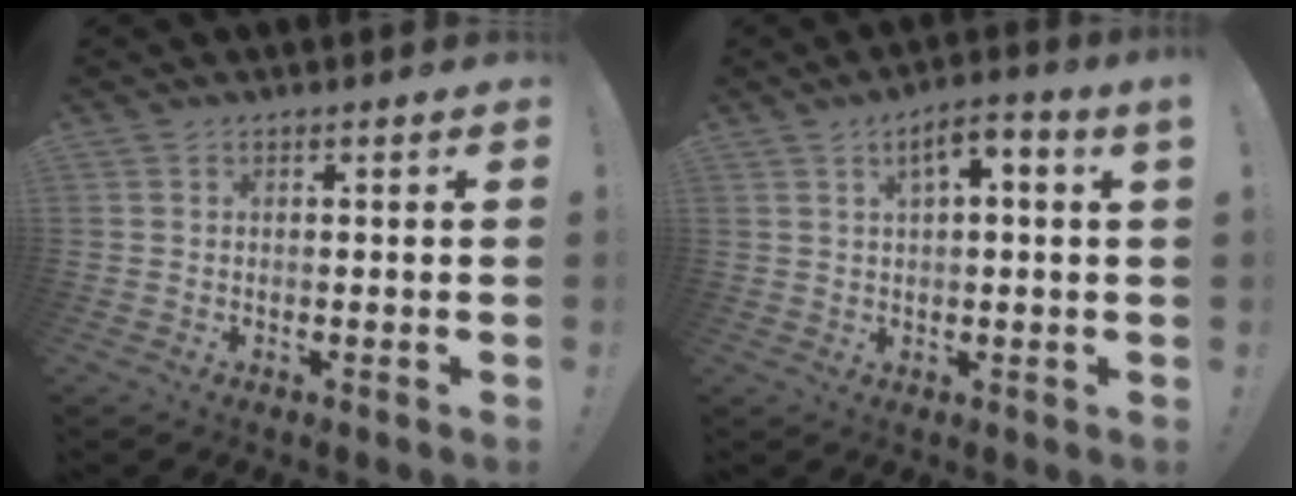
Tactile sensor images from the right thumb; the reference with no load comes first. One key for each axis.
{"total": 4.8, "fx": 1.6, "fy": 0.8, "fz": 4.5, "tx": -0.071, "ty": -0.004, "tz": 0.023}